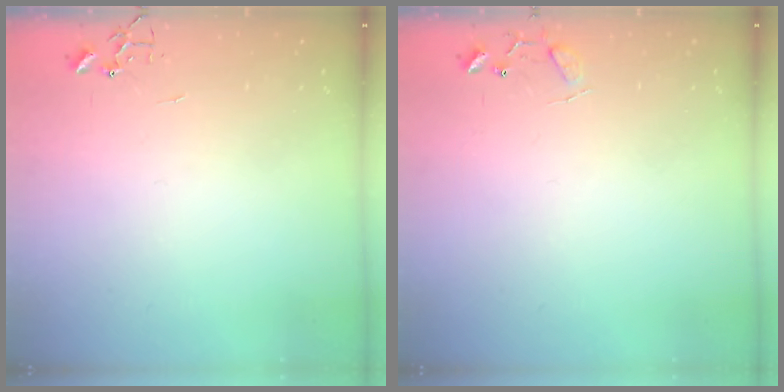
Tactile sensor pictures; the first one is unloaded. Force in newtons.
{"total": 8.0, "press": 8.0, "slide": 0.5}